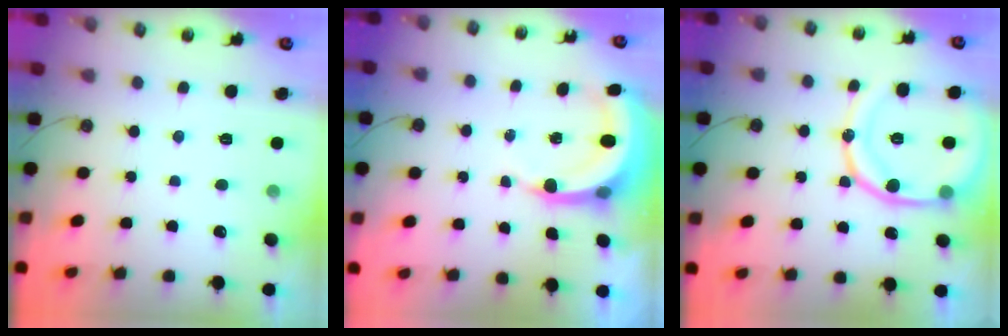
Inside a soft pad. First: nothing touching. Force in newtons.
{"total": 5.5, "press": 5.5, "slide": 0.9}
{"total": 15.8, "press": 15.6, "slide": 1.9}